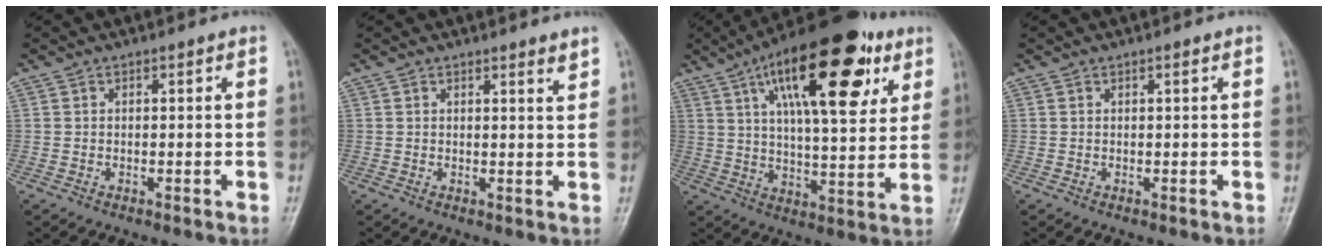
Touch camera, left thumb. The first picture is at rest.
{"total": 1.7, "force": [1.4, 0.0, 0.9], "torque": [-0.008, -0.013, 0.019]}
{"total": 24.0, "force": [10.9, 9.2, 19.4], "torque": [-0.271, -0.015, 0.167]}
{"total": 0.0}